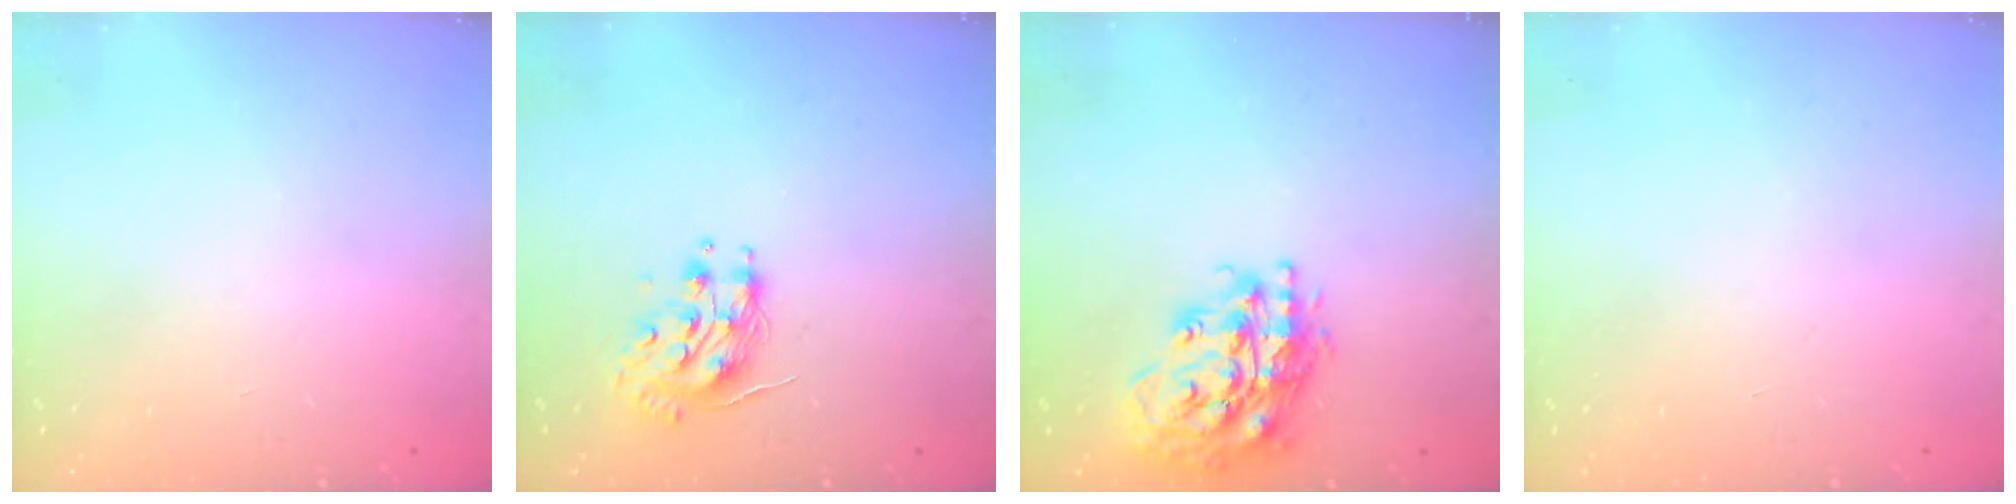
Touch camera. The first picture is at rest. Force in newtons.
{"total": 8.5, "press": 8.4, "slide": 0.5}
{"total": 21.2, "press": 21.1, "slide": 2.1}
{"total": 0.0}